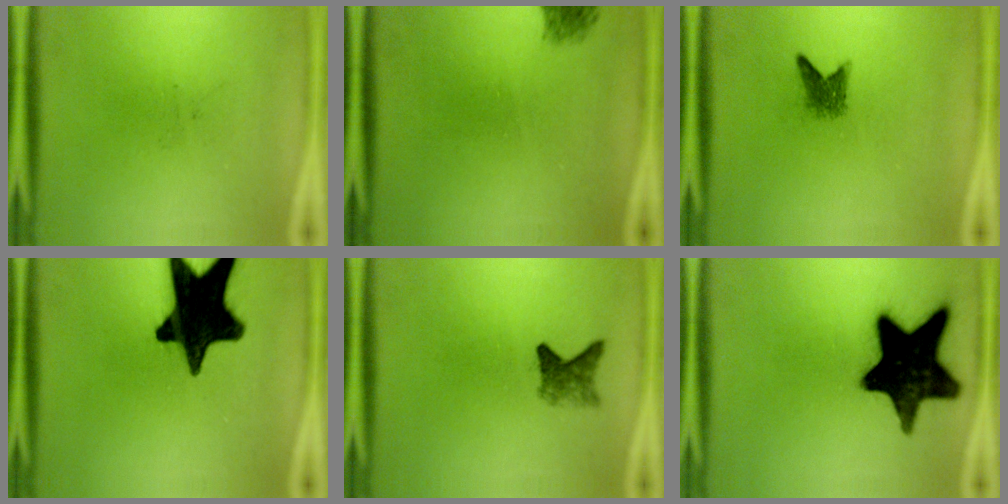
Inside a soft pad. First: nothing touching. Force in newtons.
{"total": 1.8}
{"total": 2.3}
{"total": 17.4}
{"total": 2.7}
{"total": 17.6}